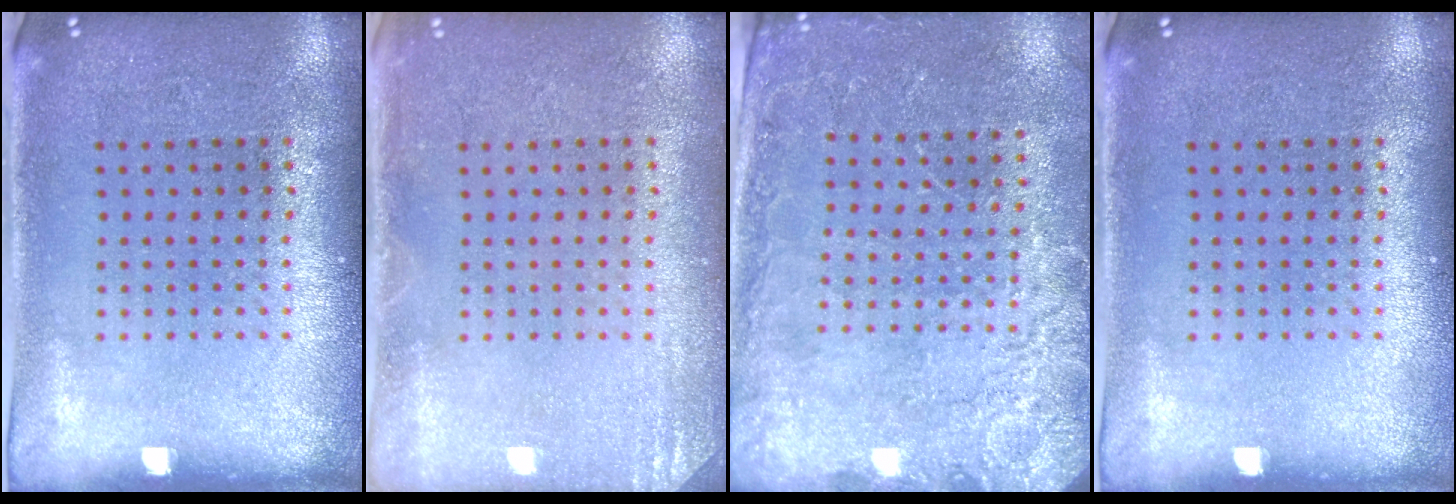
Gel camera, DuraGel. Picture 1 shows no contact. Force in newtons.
{"total": 1.6, "press": 1.6, "slide": 0.3}
{"total": 2.5, "press": 2.5, "slide": 0.5}
{"total": 0.0}